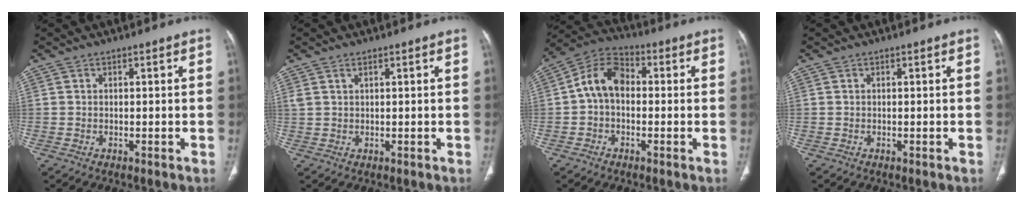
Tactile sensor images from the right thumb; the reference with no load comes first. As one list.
[{"total": 1.4, "force": [1.0, 0.5, 0.9], "torque": [-0.022, 0.004, 0.026]}, {"total": 9.0, "force": [0.0, 6.2, 6.5], "torque": [-0.104, 0.029, -0.016]}, {"total": 0.0}]